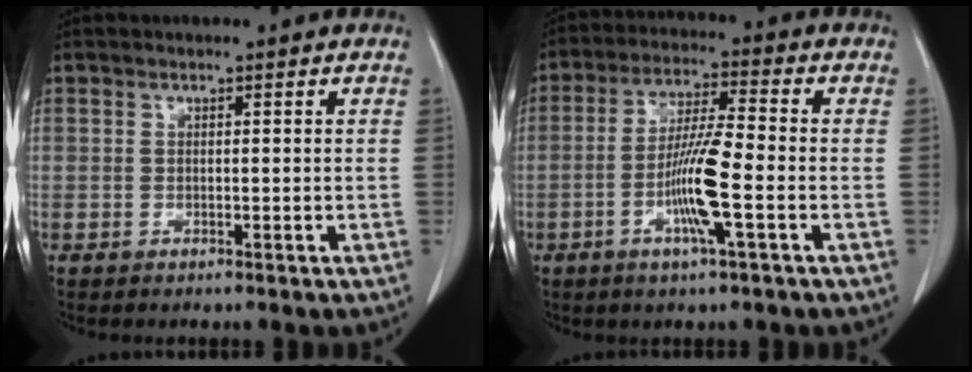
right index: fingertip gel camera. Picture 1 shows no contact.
{"total": 9.5, "force": [-2.8, 0.1, 9.0], "torque": [-0.175, -0.005, -0.057]}